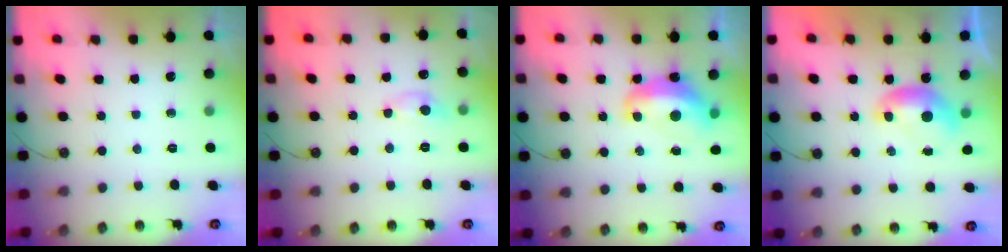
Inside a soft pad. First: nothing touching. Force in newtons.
{"total": 0.7, "press": 0.5, "slide": 0.4}
{"total": 5.9, "press": 5.8, "slide": 1.2}
{"total": 0.0}